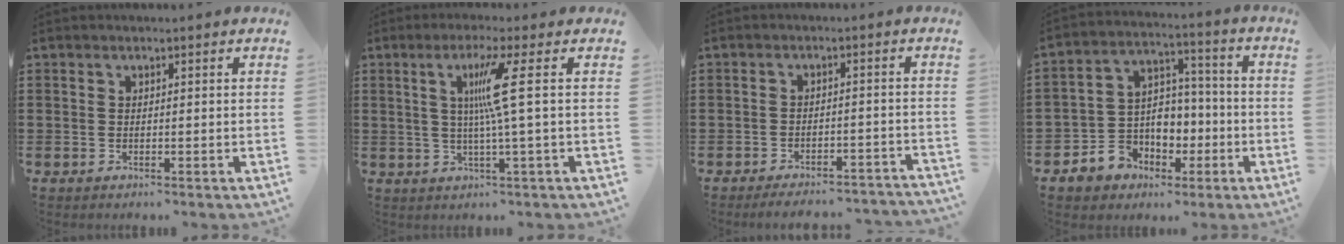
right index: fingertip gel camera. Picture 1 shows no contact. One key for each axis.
{"total": 7.2, "fx": 1.3, "fy": -1.2, "fz": 7.0, "tx": -0.145, "ty": -0.007, "tz": 0.008}
{"total": 3.4, "fx": -3.3, "fy": 0.0, "fz": 0.7, "tx": -0.013, "ty": 0.000, "tz": -0.066}
{"total": 7.4, "fx": -2.4, "fy": 6.8, "fz": 1.4, "tx": -0.048, "ty": 0.013, "tz": -0.033}